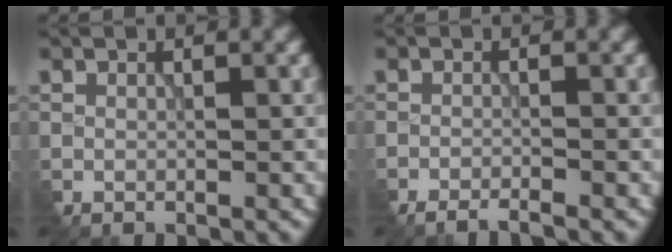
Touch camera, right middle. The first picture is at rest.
{"total": 2.5, "force": [-2.2, -0.1, 1.1], "torque": [-0.024, -0.006, -0.044]}